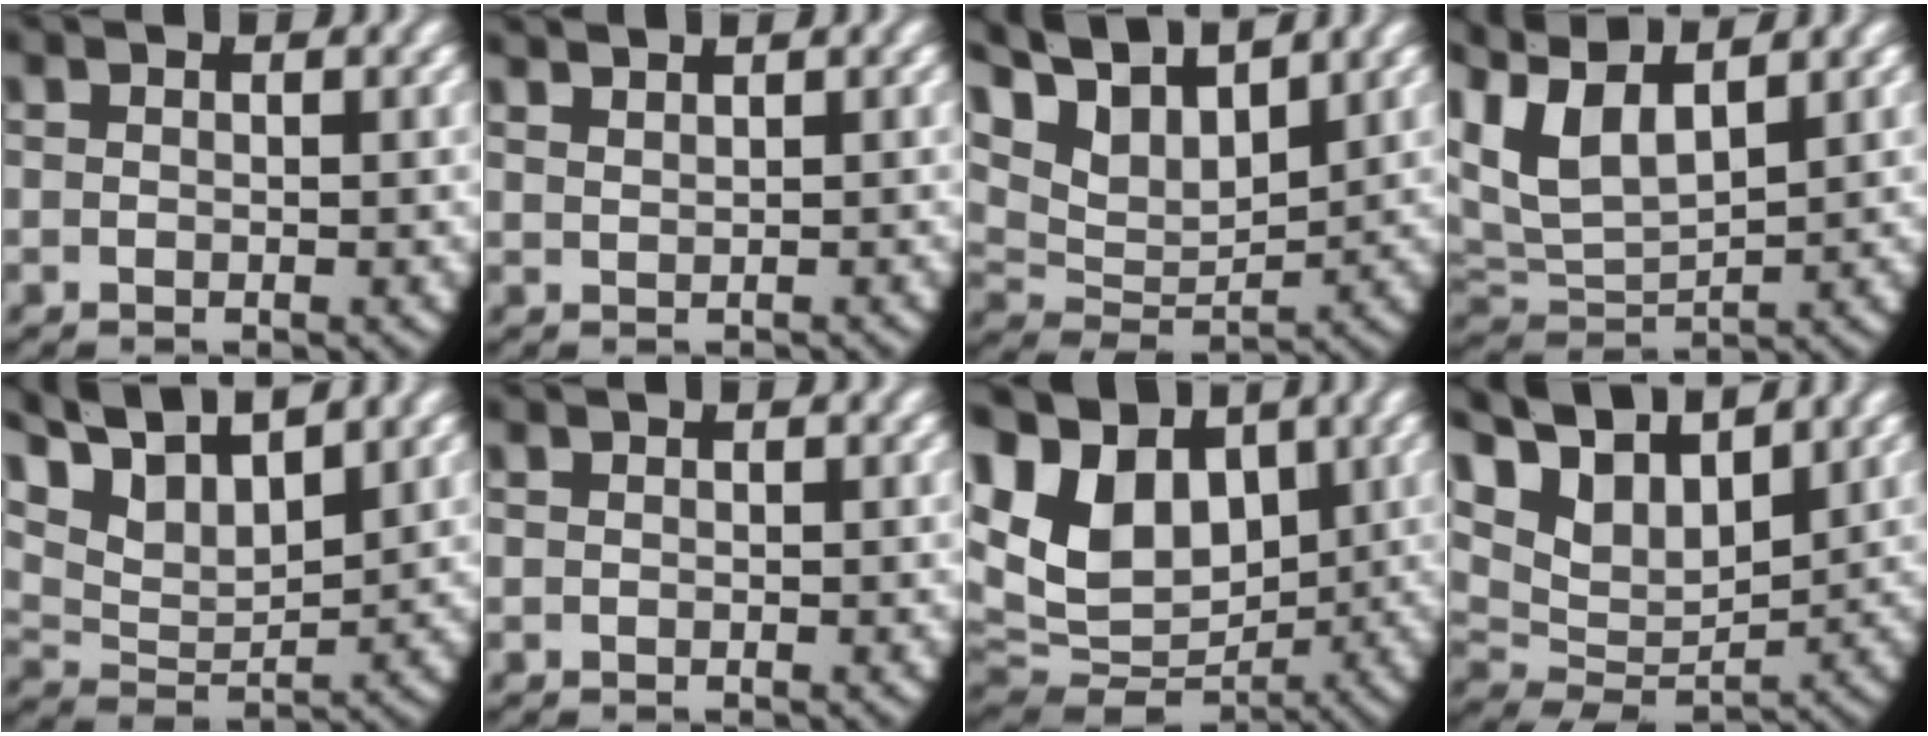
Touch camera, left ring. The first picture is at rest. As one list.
[{"total": 0.9, "force": [0.9, -0.3, 0.0], "torque": [0.001, -0.003, 0.027]}, {"total": 11.1, "force": [4.4, 7.8, 6.6], "torque": [-0.141, -0.007, 0.069]}, {"total": 10.5, "force": [3.3, 7.8, 6.1], "torque": [-0.174, -0.019, 0.059]}, {"total": 10.0, "force": [4.9, 6.4, 5.8], "torque": [-0.131, -0.004, 0.078]}, {"total": 0.0}, {"total": 15.1, "force": [1.6, 12.1, 8.9], "torque": [-0.190, -0.036, 0.032]}, {"total": 12.0, "force": [3.8, 8.9, 7.1], "torque": [-0.153, -0.015, 0.061]}]